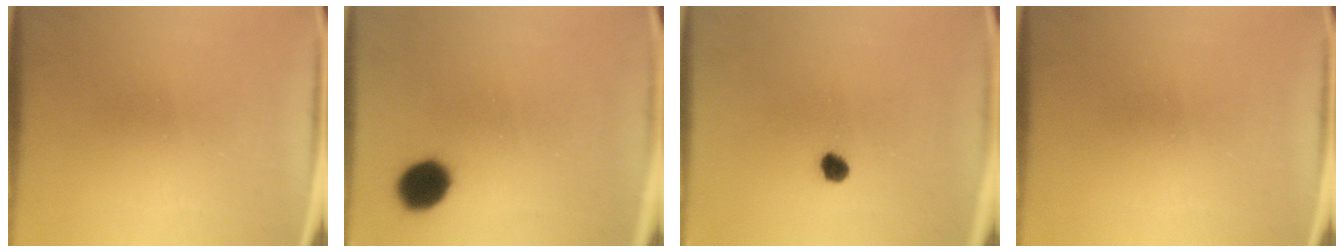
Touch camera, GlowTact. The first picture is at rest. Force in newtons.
{"total": 7.6}
{"total": 2.2}
{"total": 0.0}